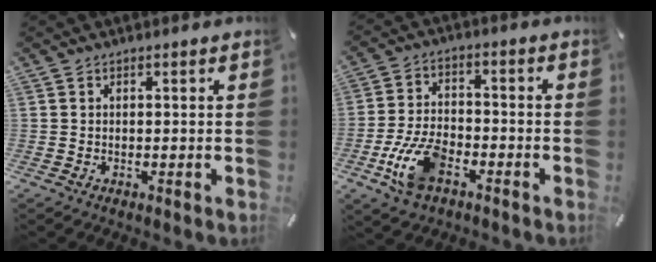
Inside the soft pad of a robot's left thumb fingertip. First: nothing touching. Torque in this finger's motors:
{"motor_torque": [1.23, 1.70, 1.02, 0.67, 0.09]}